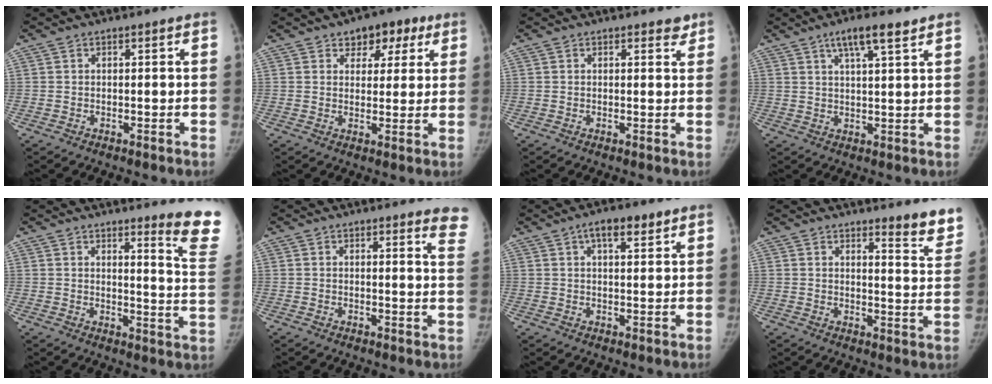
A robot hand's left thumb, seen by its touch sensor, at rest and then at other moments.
{"total": 7.1, "force": [3.8, 5.0, 3.3], "torque": [0.004, -0.009, 0.049]}
{"total": 1.4, "force": [1.1, 0.7, 0.4], "torque": [0.012, -0.007, 0.009]}
{"total": 6.4, "force": [4.1, 1.0, 4.8], "torque": [-0.079, -0.013, 0.071]}
{"total": 11.8, "force": [9.5, 0.6, 6.9], "torque": [-0.062, -0.101, 0.101]}
{"total": 6.8, "force": [6.3, 1.0, 2.5], "torque": [-0.002, -0.048, 0.039]}
{"total": 5.7, "force": [3.2, 2.1, 4.2], "torque": [-0.049, -0.006, 0.046]}
{"total": 8.2, "force": [7.0, 1.3, 4.0], "torque": [-0.024, -0.058, 0.075]}